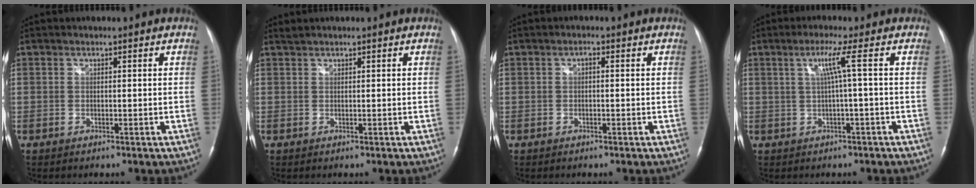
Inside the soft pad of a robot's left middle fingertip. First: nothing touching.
{"total": 0.7, "force": [0.7, -0.2, 0.1], "torque": [-0.010, 0.010, 0.019]}
{"total": 0.8, "force": [0.1, 0.2, 0.8], "torque": [-0.015, 0.001, 0.000]}
{"total": 3.7, "force": [0.5, -1.5, 3.3], "torque": [-0.070, 0.003, 0.016]}